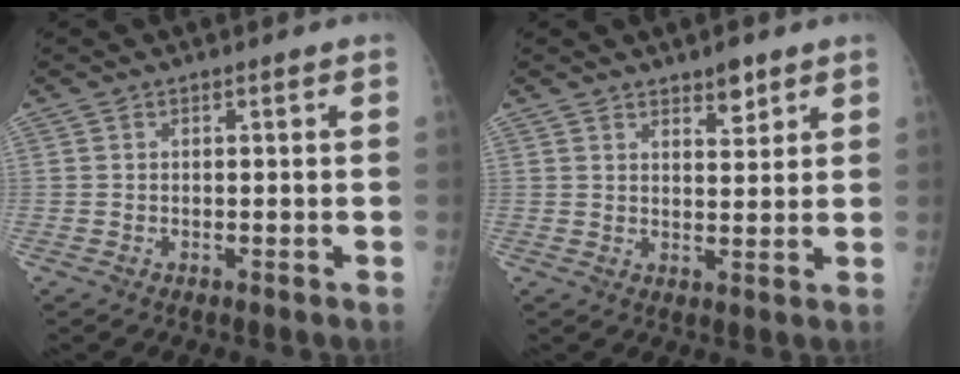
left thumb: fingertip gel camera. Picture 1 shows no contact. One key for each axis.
{"total": 4.1, "fx": 2.9, "fy": 1.7, "fz": 2.4, "tx": -0.020, "ty": -0.020, "tz": 0.045}